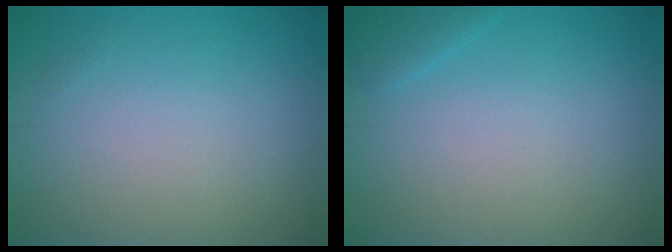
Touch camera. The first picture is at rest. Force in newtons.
{"total": 1.1, "press": 1.1, "slide": 0.1}